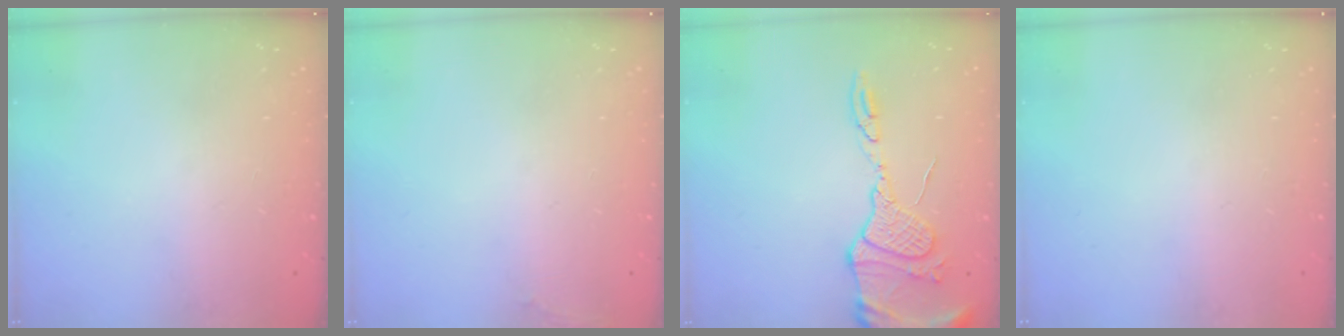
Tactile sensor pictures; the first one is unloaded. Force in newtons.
{"total": 7.0, "press": 4.6, "slide": 5.3}
{"total": 13.9, "press": 13.8, "slide": 1.3}
{"total": 0.0}